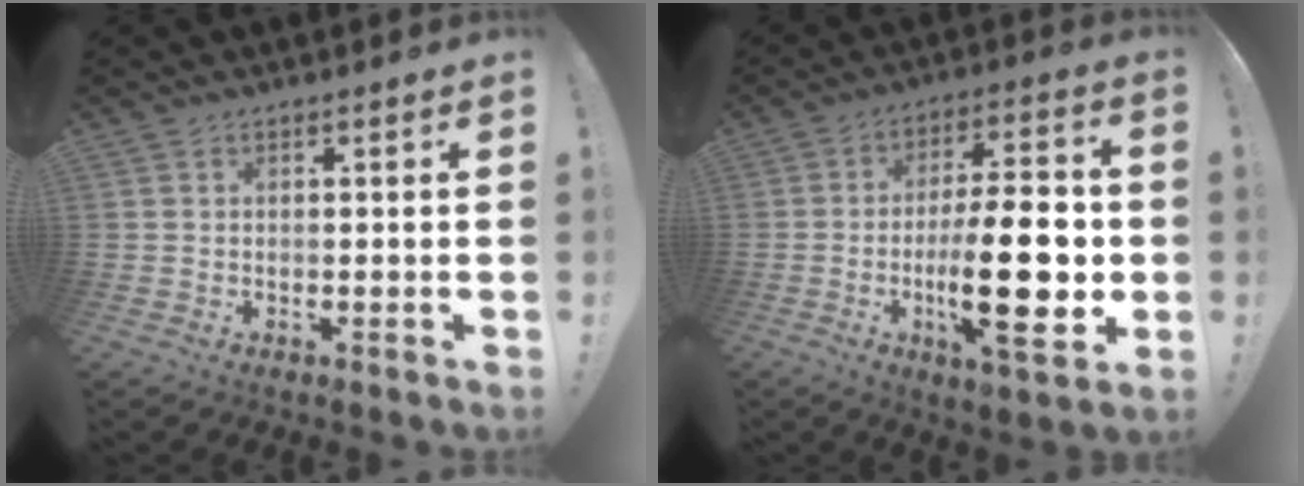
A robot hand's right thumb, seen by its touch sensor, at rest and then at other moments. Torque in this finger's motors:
{"motor_torque": [2.19, 2.81, 1.64, -1.13, 0.49]}